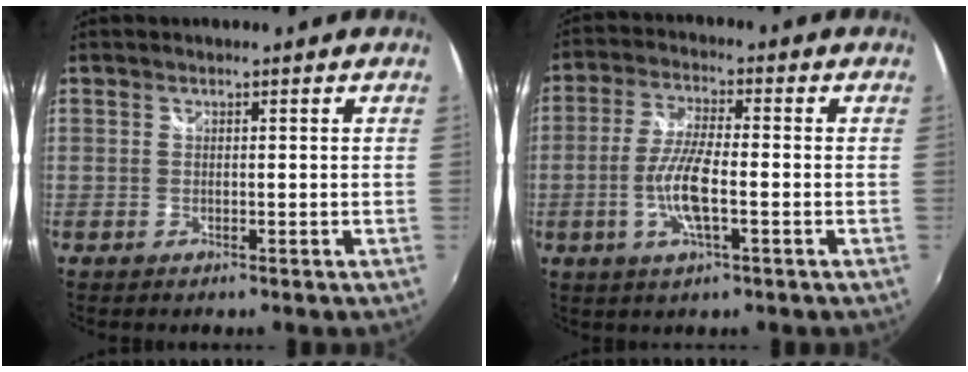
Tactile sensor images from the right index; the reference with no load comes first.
{"total": 8.4, "force": [-2.3, 1.8, 7.9], "torque": [-0.163, -0.003, -0.047]}